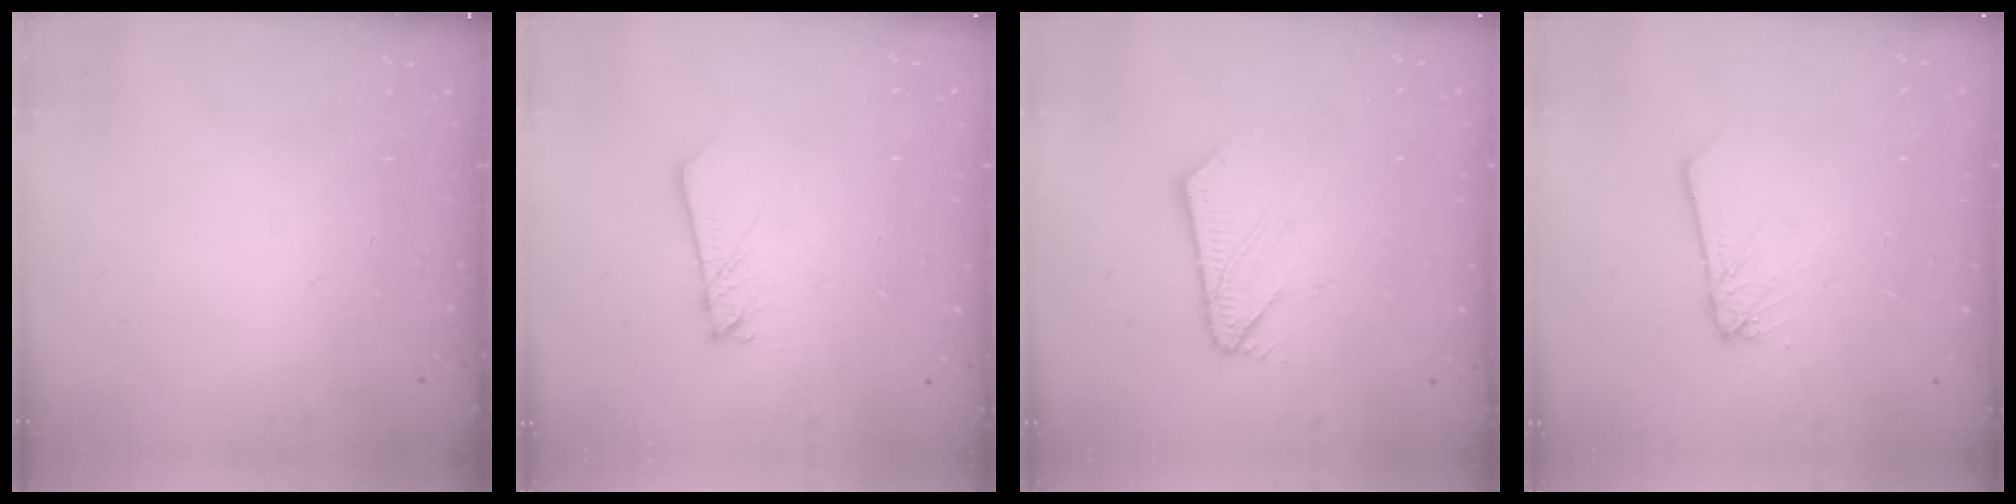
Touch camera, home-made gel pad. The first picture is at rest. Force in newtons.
{"total": 2.1, "press": 2.1, "slide": 0.2}
{"total": 8.8, "press": 8.7, "slide": 1.0}
{"total": 2.7, "press": 2.7, "slide": 0.2}